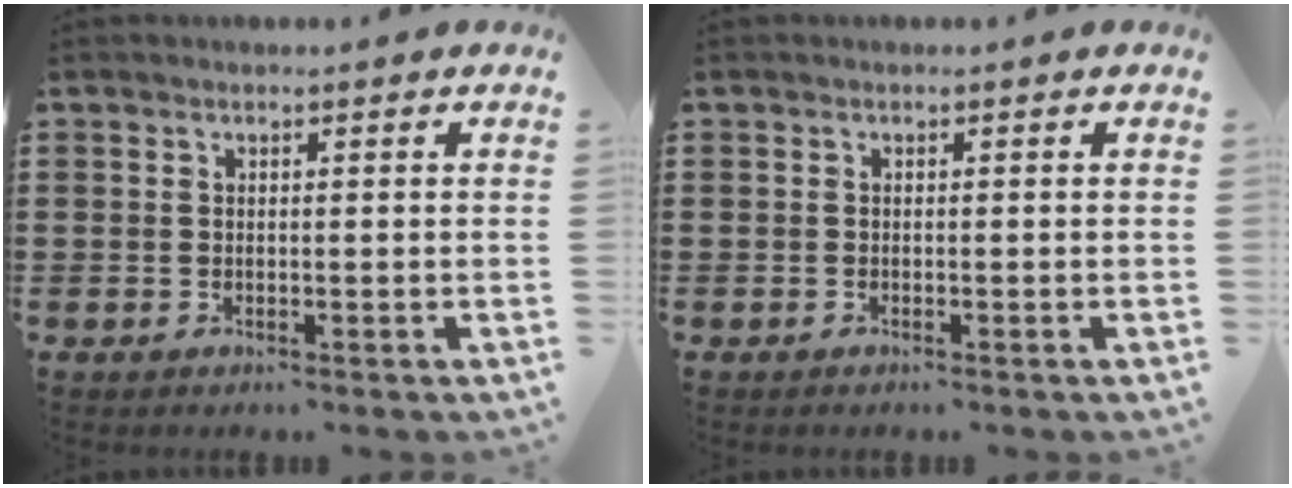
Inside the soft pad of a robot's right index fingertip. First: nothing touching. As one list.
[{"total": 0.0}]